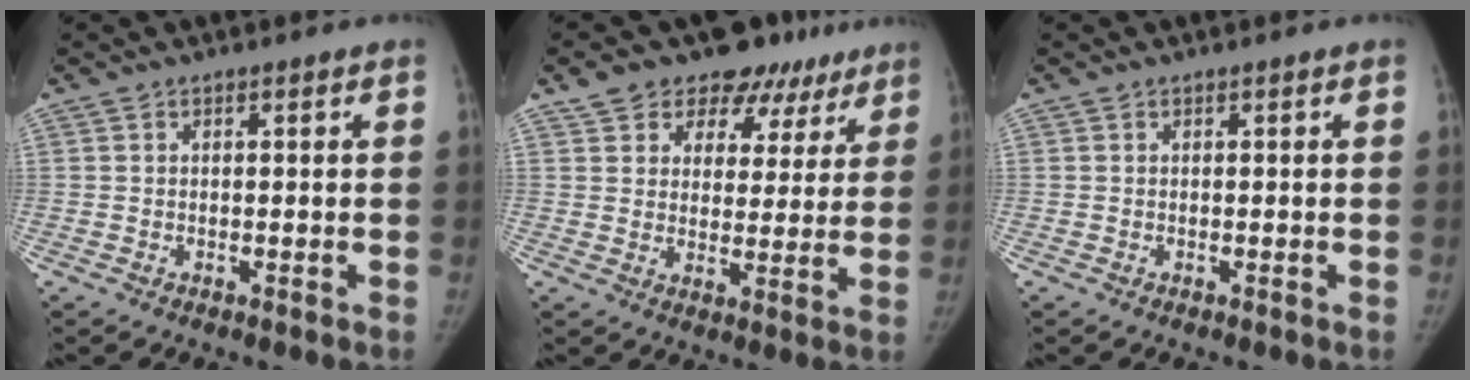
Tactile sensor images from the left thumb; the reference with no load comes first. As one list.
[{"total": 14.5, "force": [9.6, 9.4, 5.5], "torque": [-0.028, -0.017, 0.128]}, {"total": 0.0}]